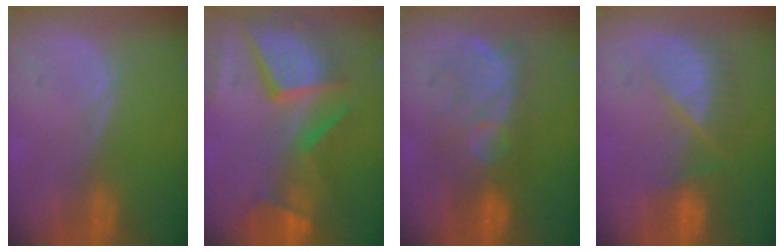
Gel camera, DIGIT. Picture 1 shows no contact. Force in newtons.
{"total": 12.4, "press": 10.2, "slide": 7.1}
{"total": 8.3, "press": 8.3, "slide": 0.1}
{"total": 7.5, "press": 6.7, "slide": 3.4}